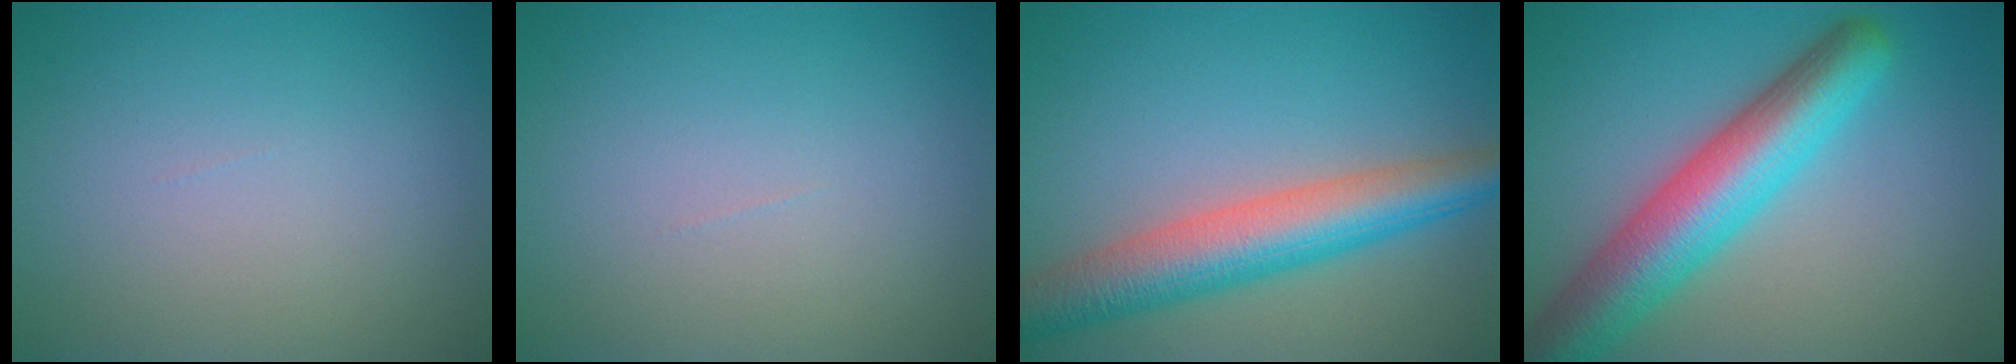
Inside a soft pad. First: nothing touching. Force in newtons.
{"total": 0.0}
{"total": 7.3, "press": 7.3, "slide": 0.3}
{"total": 8.6, "press": 8.5, "slide": 0.5}